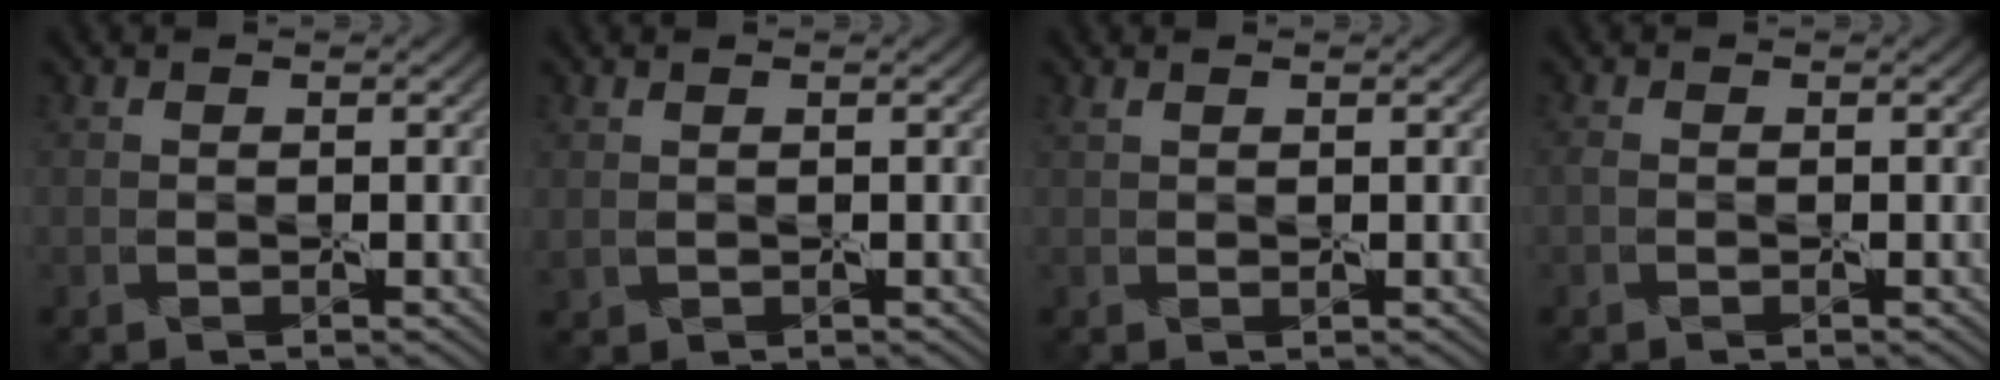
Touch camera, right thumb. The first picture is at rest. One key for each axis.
{"total": 0.6, "fx": 0.4, "fy": 0.2, "fz": 0.3, "tx": -0.009, "ty": 0.002, "tz": 0.011}
{"total": 0.7, "fx": 0.6, "fy": -0.4, "fz": 0.0, "tx": -0.006, "ty": 0.006, "tz": 0.011}
{"total": 0.0}